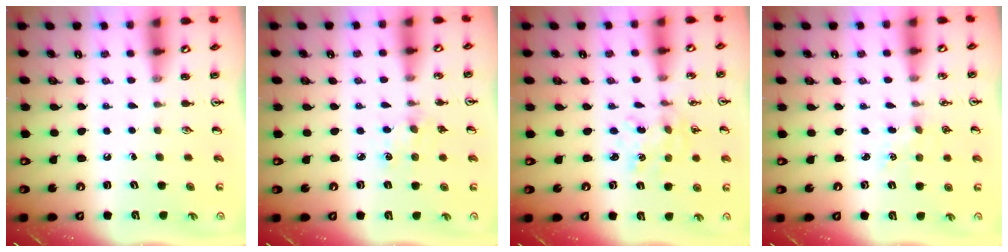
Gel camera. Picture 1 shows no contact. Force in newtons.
{"total": 4.5, "press": 4.5, "slide": 0.5}
{"total": 1.5, "press": 1.5, "slide": 0.1}
{"total": 2.7, "press": 2.7, "slide": 0.4}